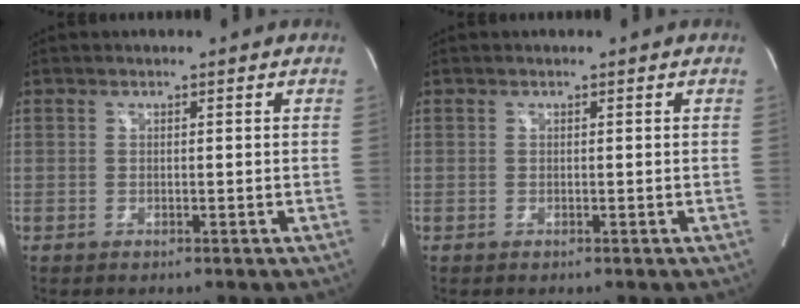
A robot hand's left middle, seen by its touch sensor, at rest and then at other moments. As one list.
[{"total": 0.0}]